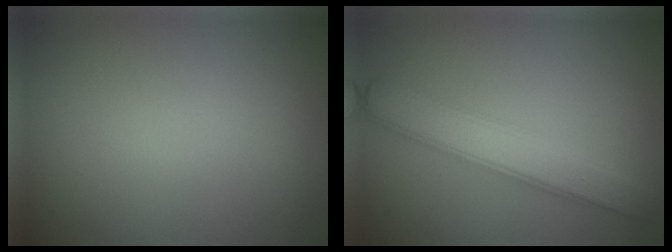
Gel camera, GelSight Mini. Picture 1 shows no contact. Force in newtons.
{"total": 4.6, "press": 4.6, "slide": 0.1}